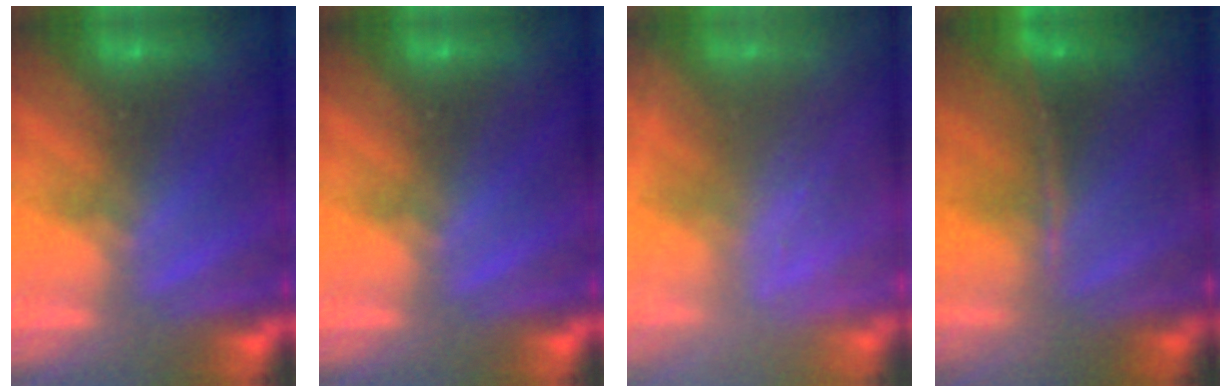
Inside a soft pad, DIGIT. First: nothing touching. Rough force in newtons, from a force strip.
{"total": 0.0}
{"total": 2.4}
{"total": 1.1}